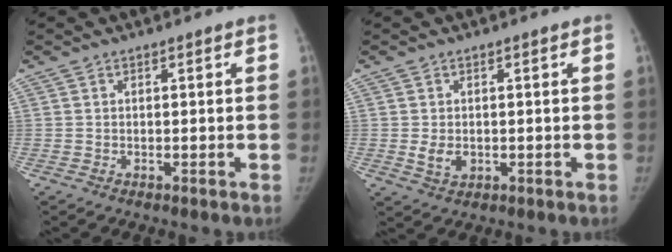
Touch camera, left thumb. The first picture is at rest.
{"total": 3.0, "force": [-0.3, 2.2, 2.1], "torque": [-0.030, -0.004, 0.000]}